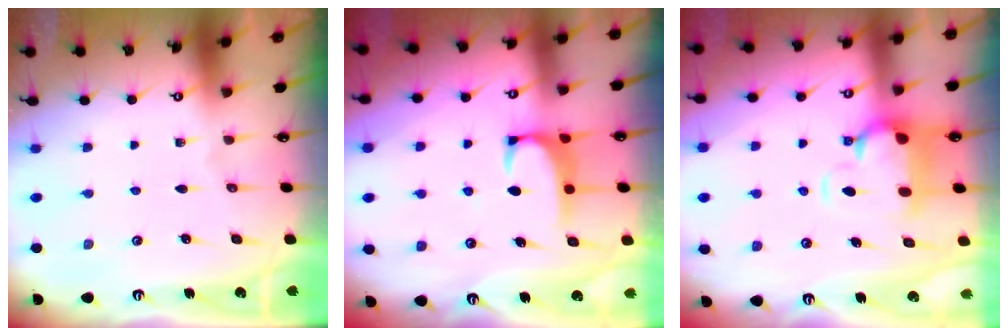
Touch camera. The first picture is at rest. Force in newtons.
{"total": 1.8, "press": 1.8, "slide": 0.4}
{"total": 2.7, "press": 1.9, "slide": 1.9}